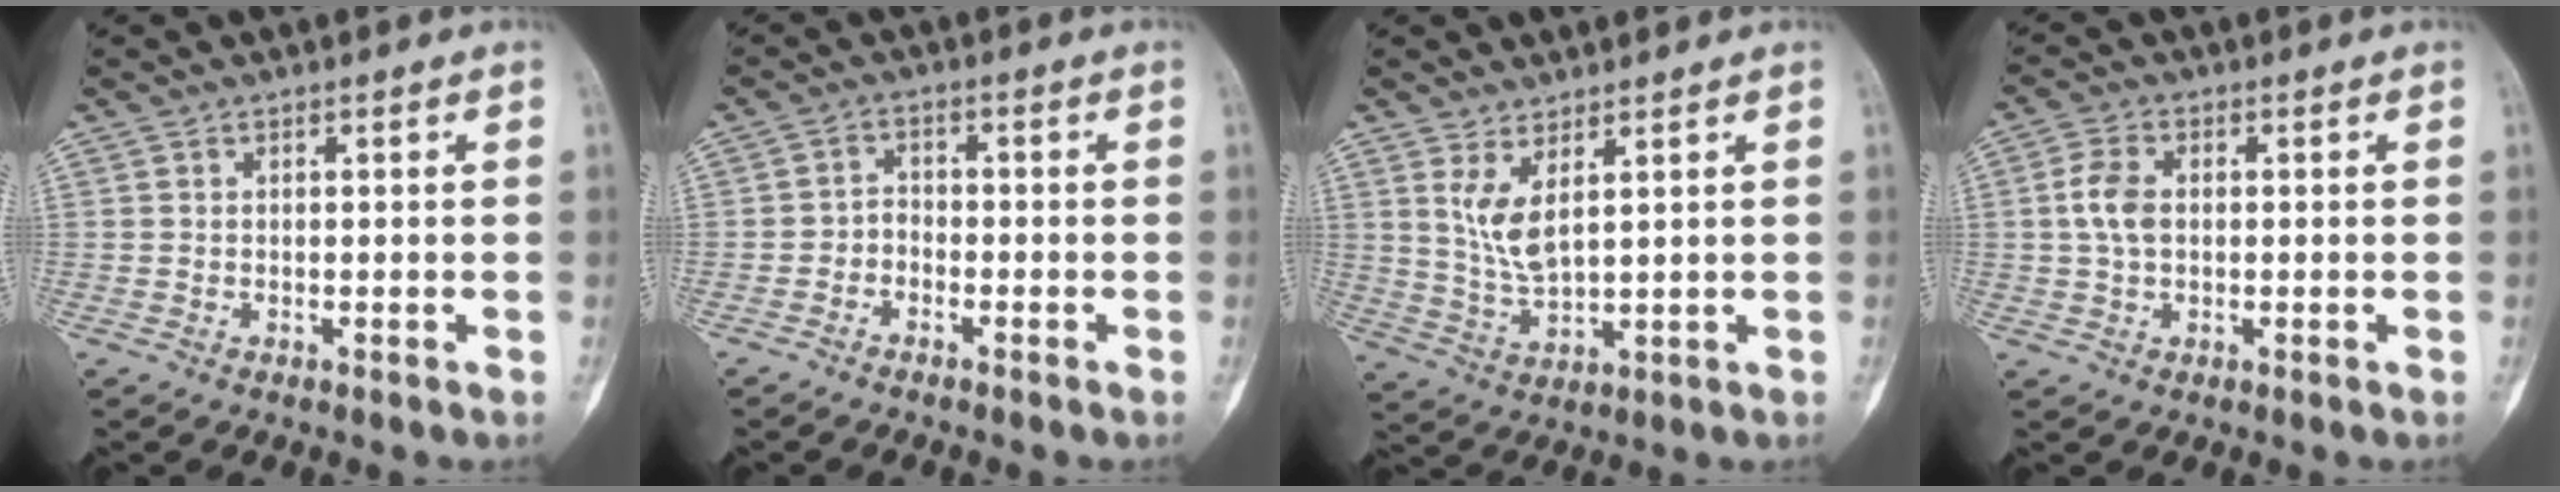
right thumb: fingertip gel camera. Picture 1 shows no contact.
{"total": 2.2, "force": [-1.4, 1.5, 0.9], "torque": [-0.003, 0.019, -0.030]}
{"total": 6.3, "force": [2.9, 2.2, 5.2], "torque": [-0.106, -0.029, 0.072]}
{"total": 5.2, "force": [0.5, 3.3, 3.9], "torque": [-0.083, 0.007, 0.006]}